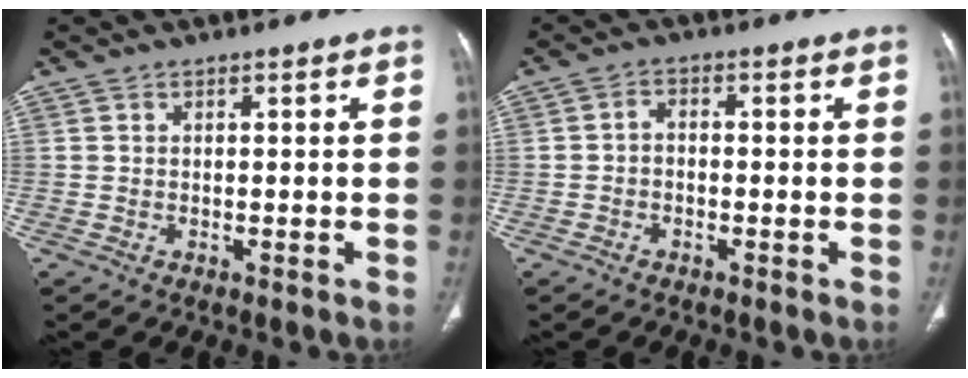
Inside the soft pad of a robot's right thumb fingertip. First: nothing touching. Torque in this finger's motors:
{"motor_torque": [-0.28, -0.28, 0.04, 0.07, 0.05]}